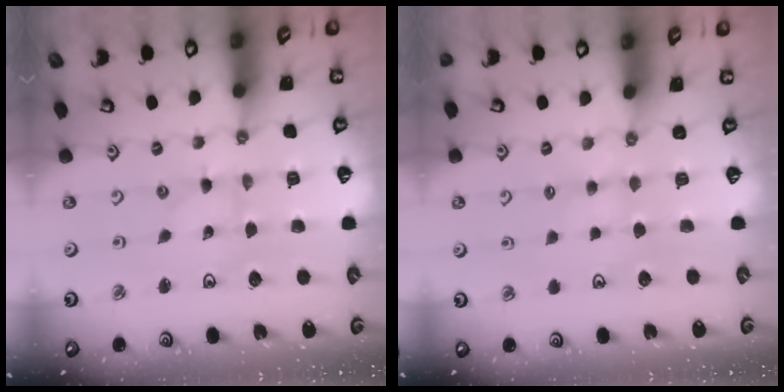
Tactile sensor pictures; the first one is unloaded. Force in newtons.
{"total": 3.0, "press": 3.0, "slide": 0.5}